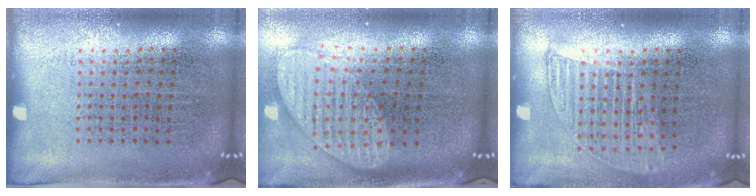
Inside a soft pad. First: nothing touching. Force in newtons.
{"total": 2.0, "press": 1.5, "slide": 1.2}
{"total": 1.3, "press": 1.1, "slide": 0.6}